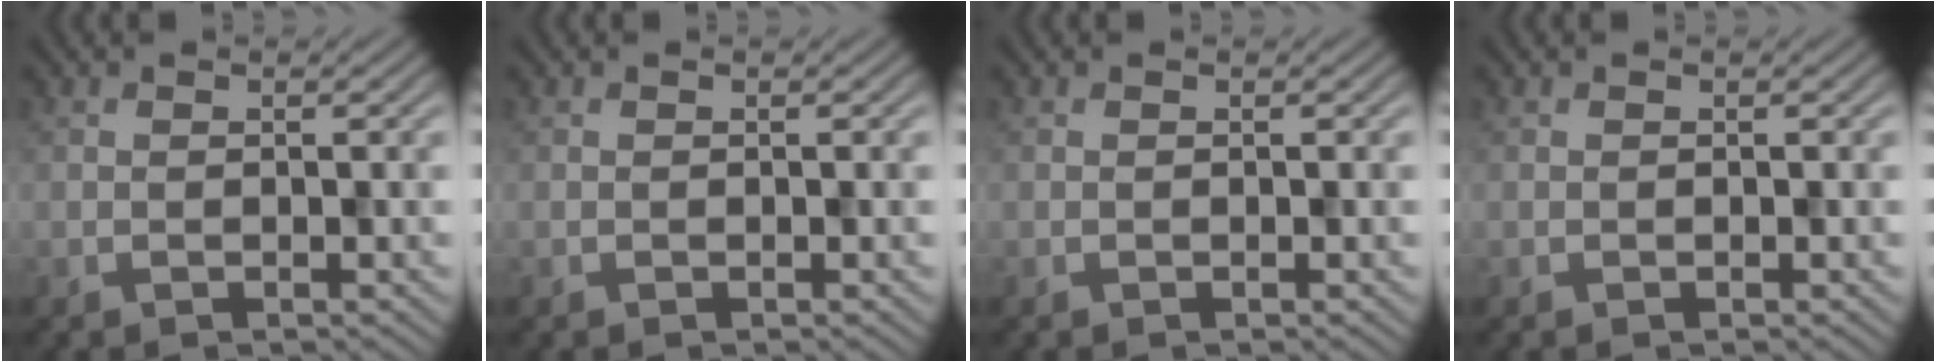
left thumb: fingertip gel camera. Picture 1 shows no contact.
{"total": 0.0}
{"total": 0.0}
{"total": 0.0}